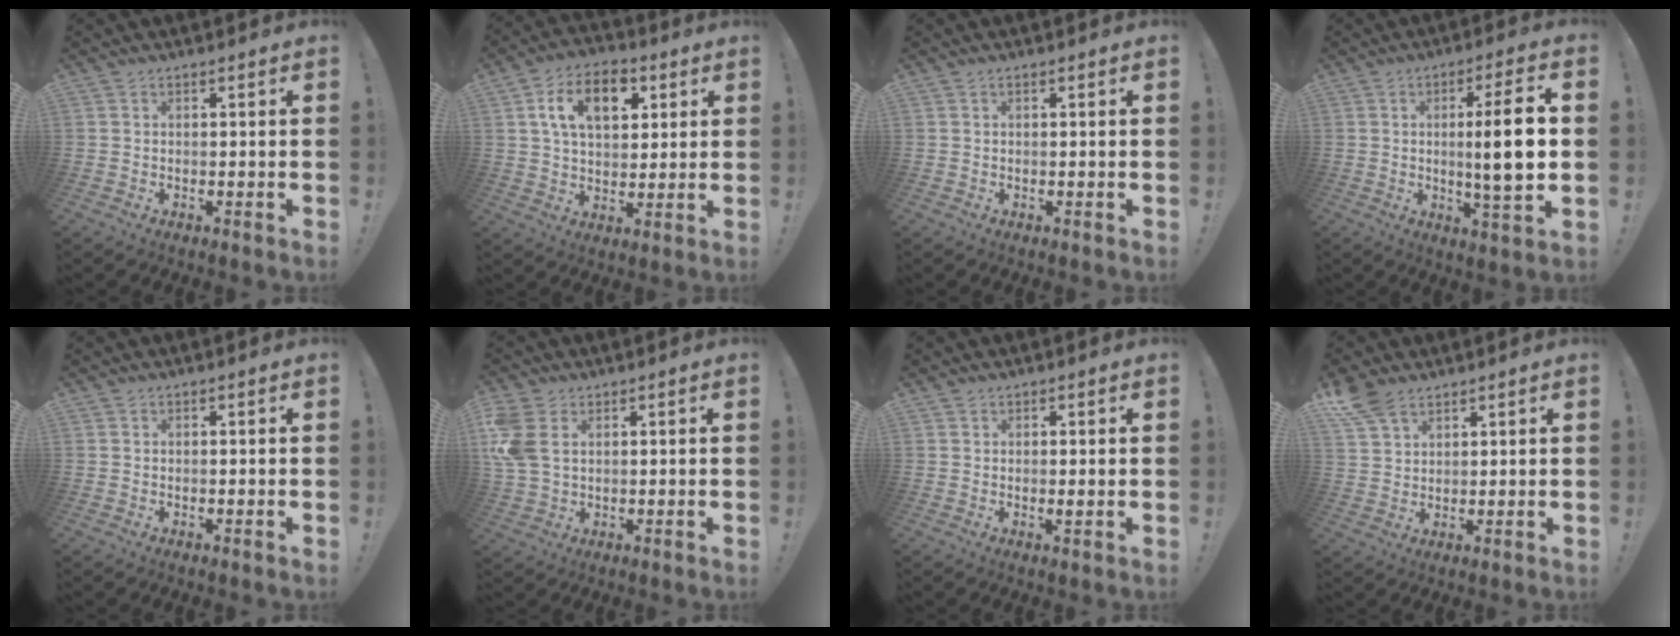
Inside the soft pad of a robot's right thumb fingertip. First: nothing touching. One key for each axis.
{"total": 14.2, "fx": 5.1, "fy": 8.7, "fz": 10.0, "tx": -0.153, "ty": 0.002, "tz": 0.092}
{"total": 0.0}
{"total": 12.7, "fx": 0.4, "fy": 0.9, "fz": 12.7, "tx": -0.207, "ty": -0.008, "tz": -0.004}
{"total": 0.0}
{"total": 8.9, "fx": 2.9, "fy": 5.9, "fz": 6.0, "tx": -0.134, "ty": -0.006, "tz": 0.059}
{"total": 1.1, "fx": 0.9, "fy": 0.3, "fz": 0.5, "tx": 0.003, "ty": -0.006, "tz": 0.014}
{"total": 7.7, "fx": 5.5, "fy": 4.0, "fz": 3.7, "tx": -0.069, "ty": -0.023, "tz": 0.109}